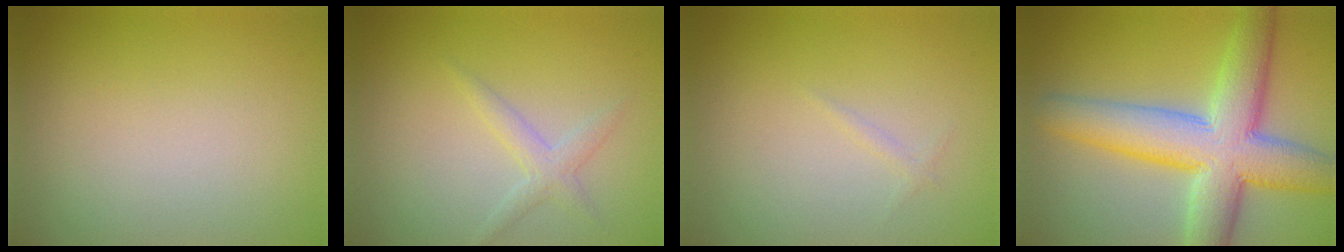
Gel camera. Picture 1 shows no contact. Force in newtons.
{"total": 1.7, "press": 1.7, "slide": 0.1}
{"total": 0.5, "press": 0.5, "slide": 0.0}
{"total": 9.9, "press": 9.9, "slide": 0.4}